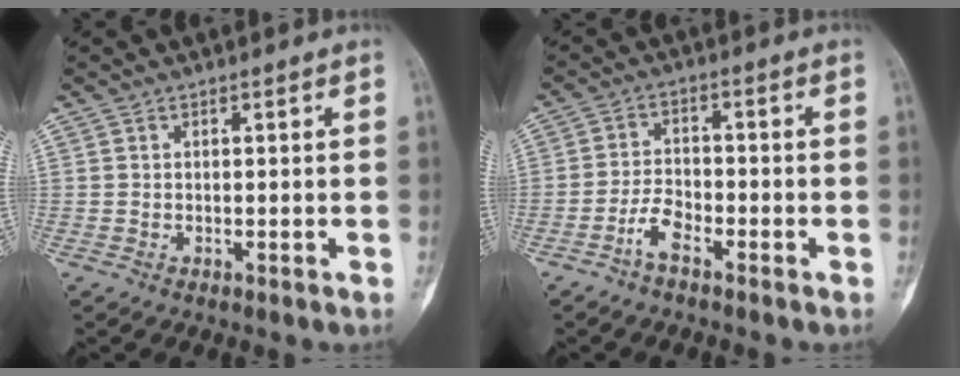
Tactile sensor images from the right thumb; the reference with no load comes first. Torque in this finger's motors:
{"motor_torque": [-0.12, 0.11, 0.13, 0.12, -0.01]}